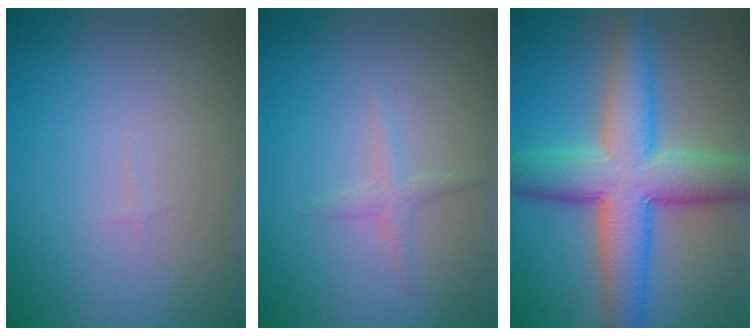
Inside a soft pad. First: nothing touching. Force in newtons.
{"total": 1.1, "press": 1.1, "slide": 0.0}
{"total": 9.2, "press": 9.2, "slide": 0.3}